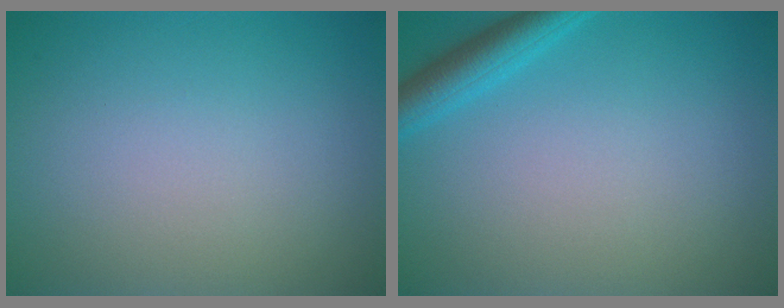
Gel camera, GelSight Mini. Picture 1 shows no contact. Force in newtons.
{"total": 2.8, "press": 2.8, "slide": 0.2}